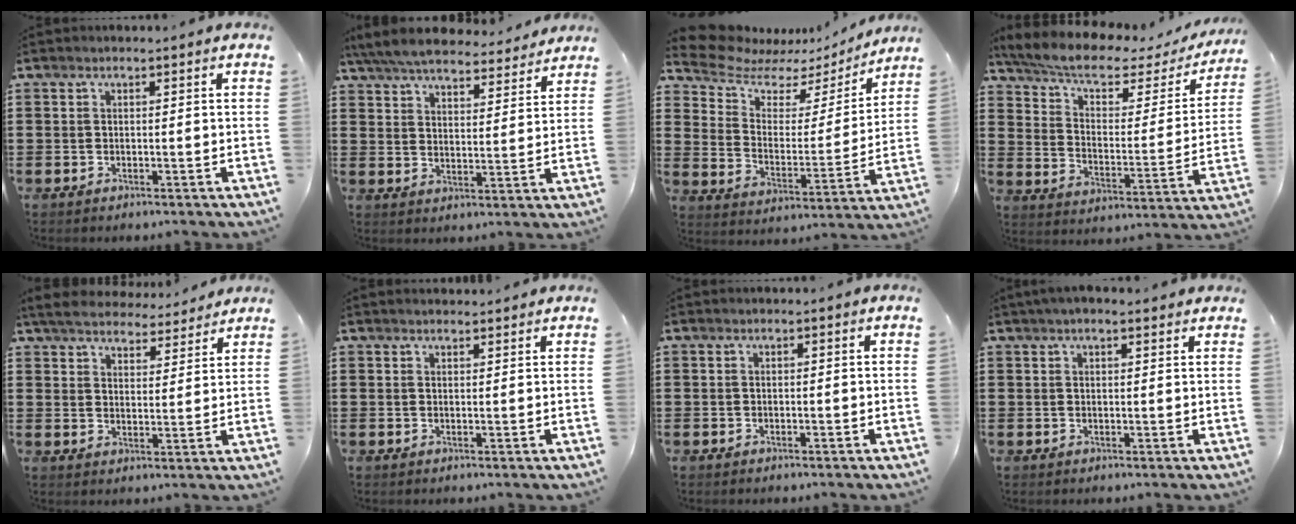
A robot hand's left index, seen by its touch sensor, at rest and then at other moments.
{"total": 6.8, "force": [6.5, 0.6, 1.8], "torque": [-0.061, -0.033, 0.117]}
{"total": 8.0, "force": [6.9, 3.4, 2.4], "torque": [-0.086, -0.036, 0.123]}
{"total": 7.4, "force": [5.8, 1.7, 4.3], "torque": [-0.106, -0.032, 0.097]}
{"total": 5.3, "force": [5.1, 0.8, 1.3], "torque": [-0.050, -0.025, 0.090]}
{"total": 1.1, "force": [1.1, 0.2, 0.1], "torque": [-0.004, 0.000, 0.022]}
{"total": 0.0}
{"total": 2.4, "force": [1.8, 0.6, 1.4], "torque": [-0.030, 0.007, 0.033]}